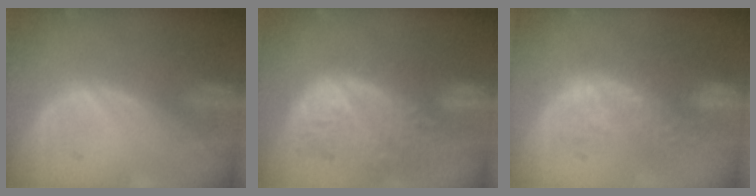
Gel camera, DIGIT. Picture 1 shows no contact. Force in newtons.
{"total": 11.9, "press": 10.7, "slide": 5.3}
{"total": 11.0, "press": 9.6, "slide": 5.5}